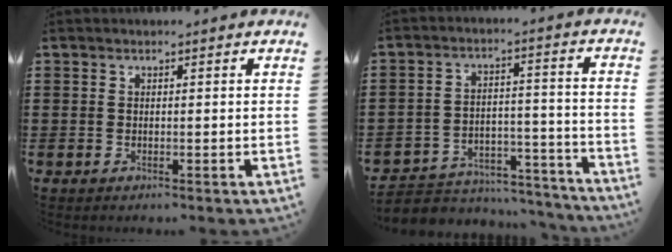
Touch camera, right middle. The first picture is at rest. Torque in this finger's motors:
{"motor_torque": [2.14, 0.00, 0.07, 0.02]}